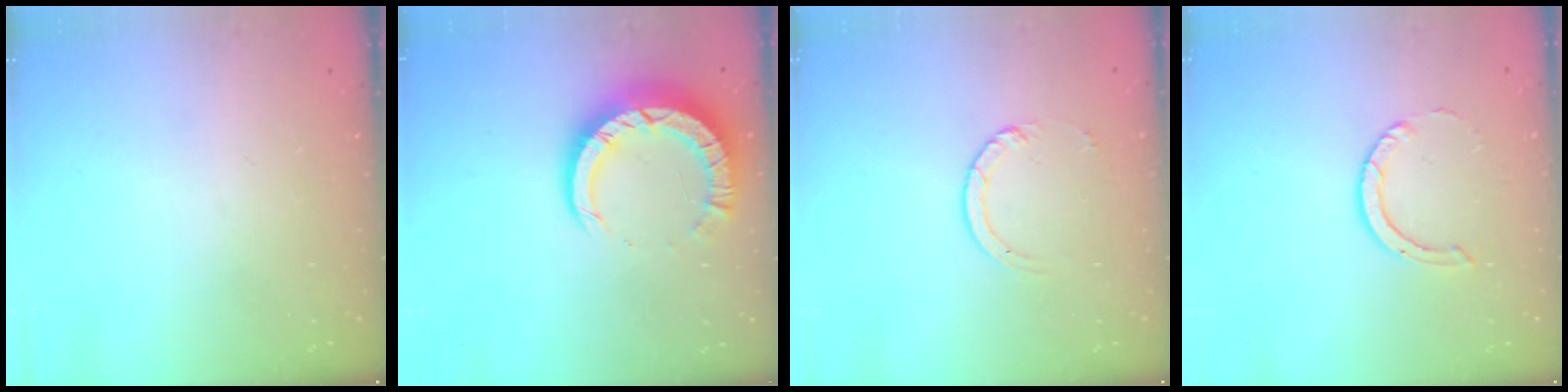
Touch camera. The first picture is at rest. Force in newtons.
{"total": 9.6, "press": 9.5, "slide": 1.1}
{"total": 3.0, "press": 2.9, "slide": 0.4}
{"total": 4.6, "press": 4.6, "slide": 0.3}